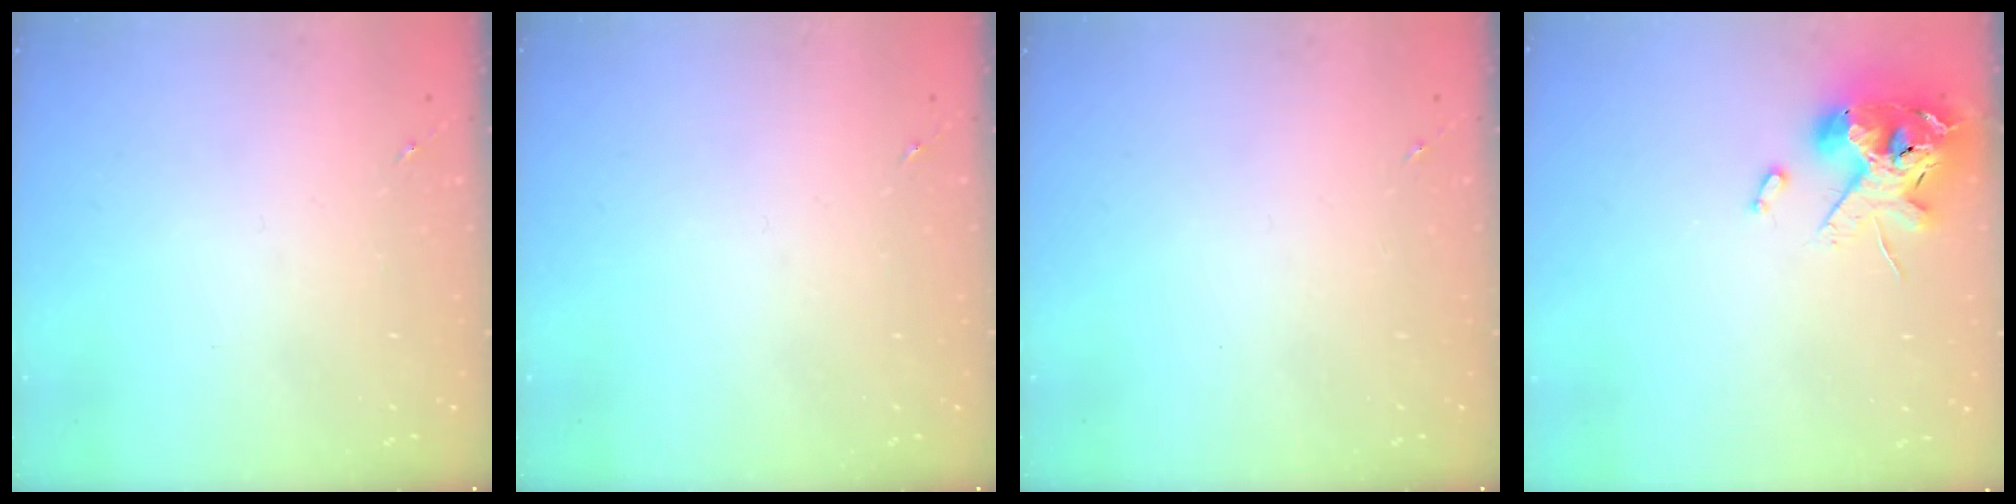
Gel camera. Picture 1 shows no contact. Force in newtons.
{"total": 0.0}
{"total": 0.0}
{"total": 14.4, "press": 14.3, "slide": 2.2}